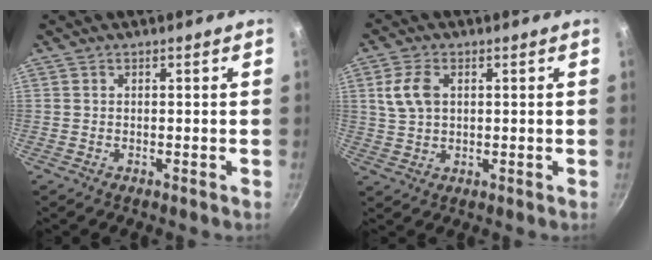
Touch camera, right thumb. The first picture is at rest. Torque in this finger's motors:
{"motor_torque": [-0.78, 0.63, 0.28, 0.24, 0.07]}